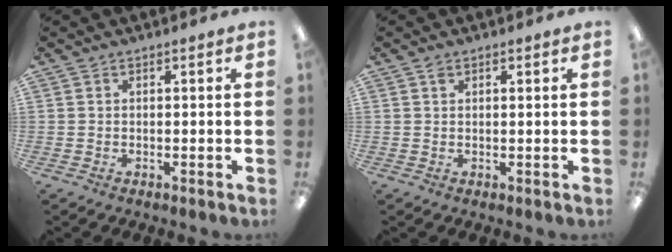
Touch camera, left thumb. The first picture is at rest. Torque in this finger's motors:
{"motor_torque": [0.02, 0.03, 0.06, 0.07, 0.00]}